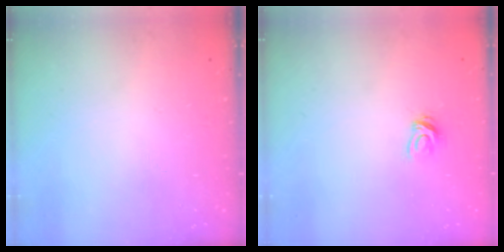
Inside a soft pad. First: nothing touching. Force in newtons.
{"total": 4.9, "press": 4.8, "slide": 0.4}